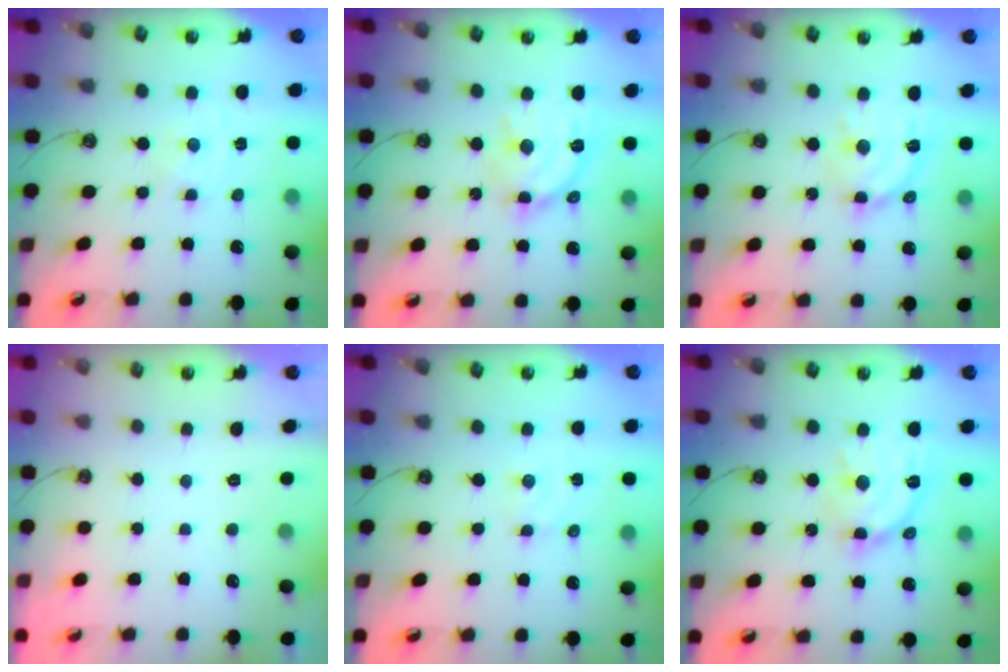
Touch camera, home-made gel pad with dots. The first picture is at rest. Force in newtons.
{"total": 13.9, "press": 13.9, "slide": 1.2}
{"total": 12.2, "press": 12.2, "slide": 1.0}
{"total": 0.0}
{"total": 2.6, "press": 2.6, "slide": 0.4}
{"total": 13.0, "press": 13.0, "slide": 0.9}